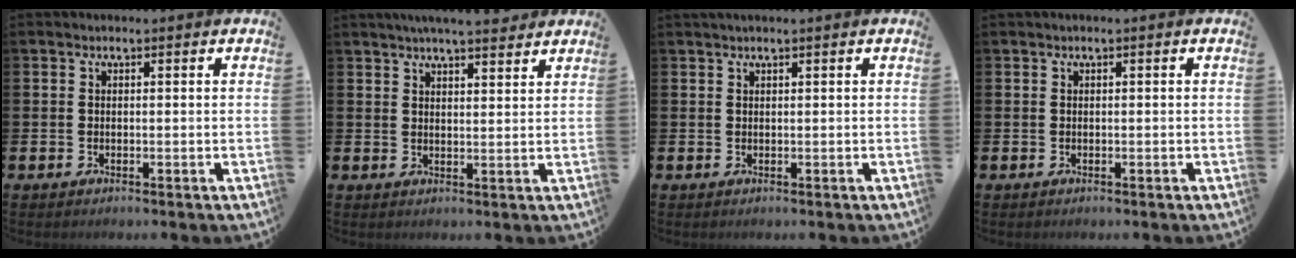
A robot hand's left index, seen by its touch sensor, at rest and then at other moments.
{"total": 4.9, "force": [4.6, 0.1, 1.5], "torque": [-0.035, -0.016, 0.083]}
{"total": 0.7, "force": [0.6, -0.1, 0.3], "torque": [-0.009, 0.002, 0.012]}
{"total": 0.0}